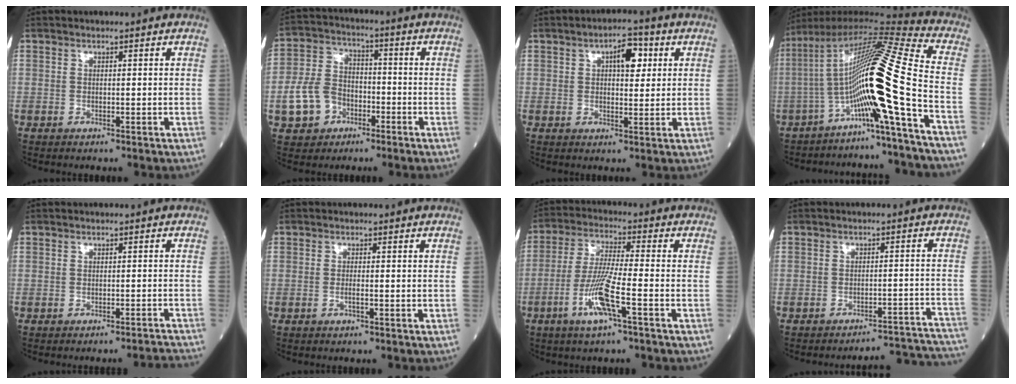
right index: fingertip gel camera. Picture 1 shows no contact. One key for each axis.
{"total": 8.8, "fx": -3.5, "fy": 6.8, "fz": 4.3, "tx": -0.109, "ty": 0.018, "tz": -0.060}
{"total": 5.5, "fx": 1.9, "fy": 2.3, "fz": 4.6, "tx": -0.067, "ty": 0.012, "tz": 0.027}
{"total": 18.1, "fx": -5.5, "fy": -1.7, "fz": 17.1, "tx": -0.313, "ty": 0.025, "tz": -0.106}
{"total": 4.4, "fx": -4.1, "fy": -1.5, "fz": 0.2, "tx": 0.005, "ty": -0.004, "tz": -0.047}
{"total": 1.0, "fx": -0.5, "fy": -0.1, "fz": 0.8, "tx": -0.018, "ty": 0.001, "tz": -0.011}
{"total": 8.8, "fx": -3.8, "fy": 0.0, "fz": 8.0, "tx": -0.165, "ty": -0.007, "tz": -0.077}
{"total": 13.3, "fx": -13.2, "fy": -0.9, "fz": 0.2, "tx": 0.028, "ty": 0.018, "tz": -0.155}